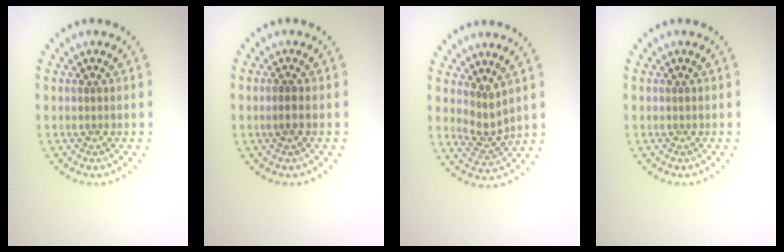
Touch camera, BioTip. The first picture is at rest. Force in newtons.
{"total": 1.0, "press": 0.9, "slide": 0.2}
{"total": 2.0, "press": 1.3, "slide": 1.5}
{"total": 0.0}